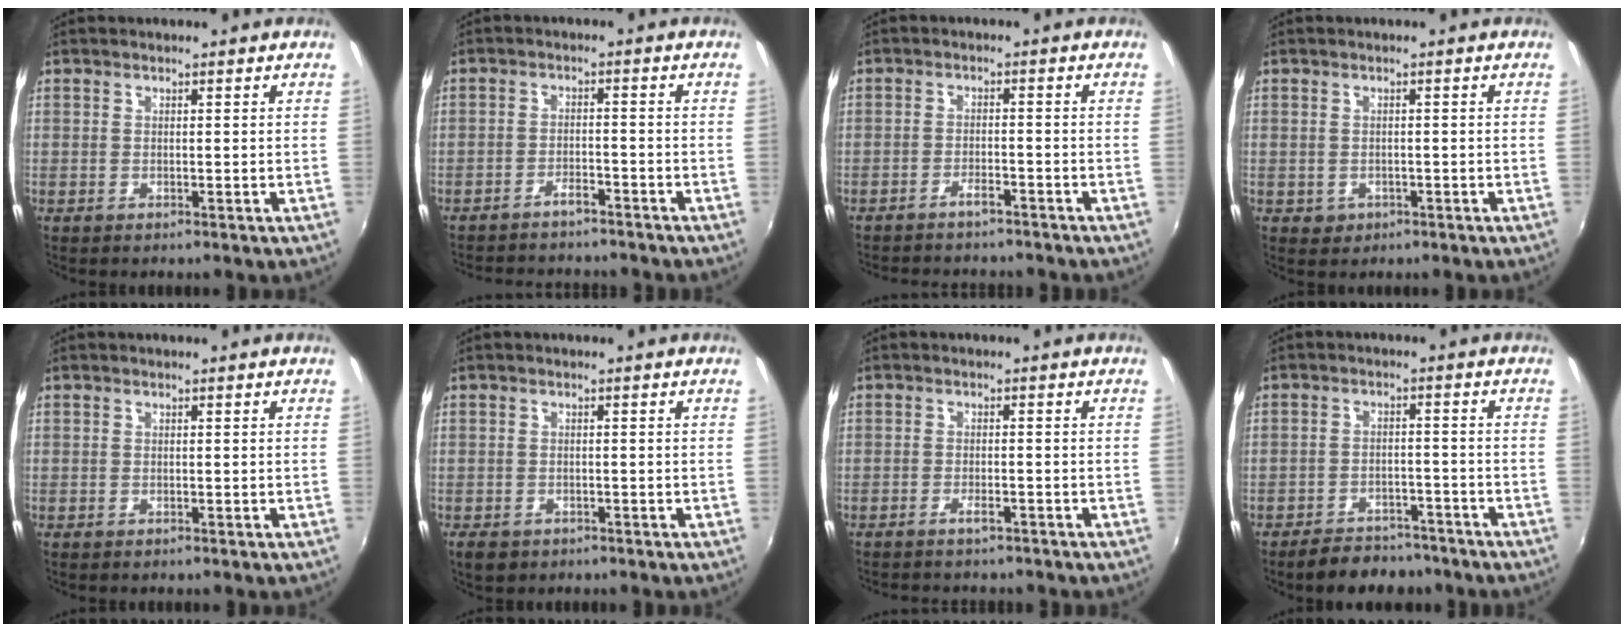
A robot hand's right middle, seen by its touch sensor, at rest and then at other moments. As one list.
[{"total": 8.8, "force": [-8.0, 2.2, 3.0], "torque": [-0.076, 0.001, -0.113]}, {"total": 7.3, "force": [-6.6, 1.8, 2.5], "torque": [-0.067, -0.004, -0.095]}, {"total": 2.1, "force": [-0.6, 1.9, 0.6], "torque": [-0.015, -0.003, -0.004]}, {"total": 0.0}, {"total": 3.4, "force": [-2.1, 2.2, 1.5], "torque": [-0.038, -0.009, -0.033]}, {"total": 2.7, "force": [-2.3, 0.6, 1.1], "torque": [-0.030, 0.000, -0.037]}, {"total": 9.3, "force": [-7.7, 4.0, 3.2], "torque": [-0.076, 0.011, -0.104]}]